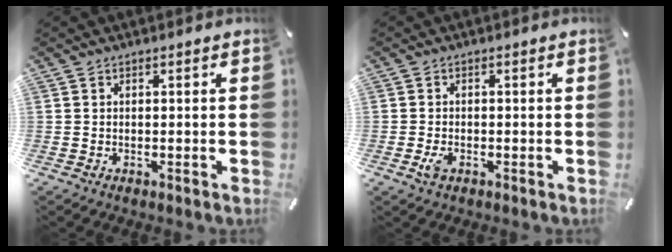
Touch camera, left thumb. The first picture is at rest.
{"total": 2.3, "force": [-0.9, 1.2, 1.7], "torque": [-0.042, -0.003, -0.019]}